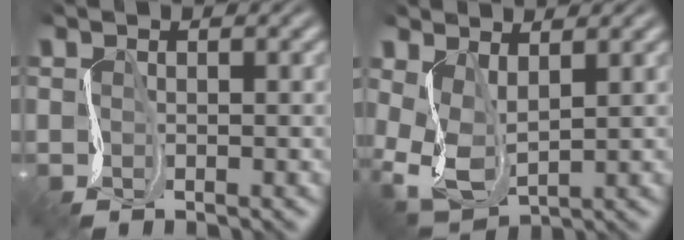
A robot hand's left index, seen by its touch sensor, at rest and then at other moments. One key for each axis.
{"total": 3.3, "fx": 0.1, "fy": 2.0, "fz": 2.6, "tx": -0.081, "ty": -0.007, "tz": 0.013}